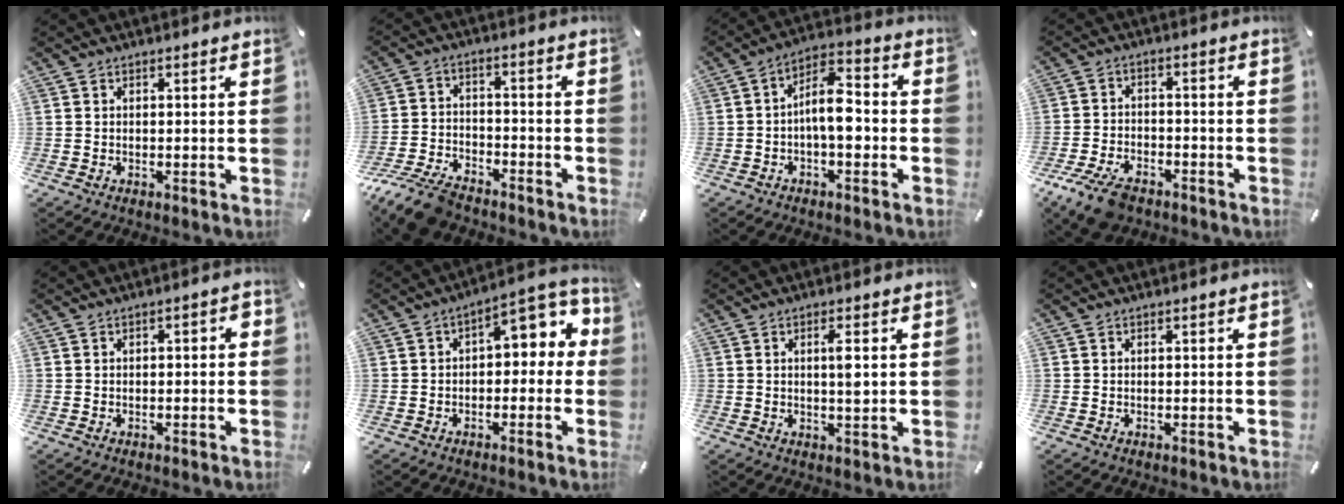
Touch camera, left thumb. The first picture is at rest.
{"total": 10.5, "force": [-8.8, 3.5, 4.4], "torque": [-0.091, 0.041, -0.172]}
{"total": 9.9, "force": [-2.1, 4.8, 8.5], "torque": [-0.161, 0.014, -0.037]}
{"total": 8.6, "force": [-5.8, 4.1, 4.7], "torque": [-0.105, 0.022, -0.110]}
{"total": 1.8, "force": [-1.1, 0.9, 1.1], "torque": [-0.019, 0.007, -0.023]}
{"total": 8.5, "force": [1.5, 4.9, 6.8], "torque": [-0.081, -0.018, 0.019]}
{"total": 3.8, "force": [0.6, 0.7, 3.6], "torque": [-0.064, -0.003, 0.006]}
{"total": 0.0}